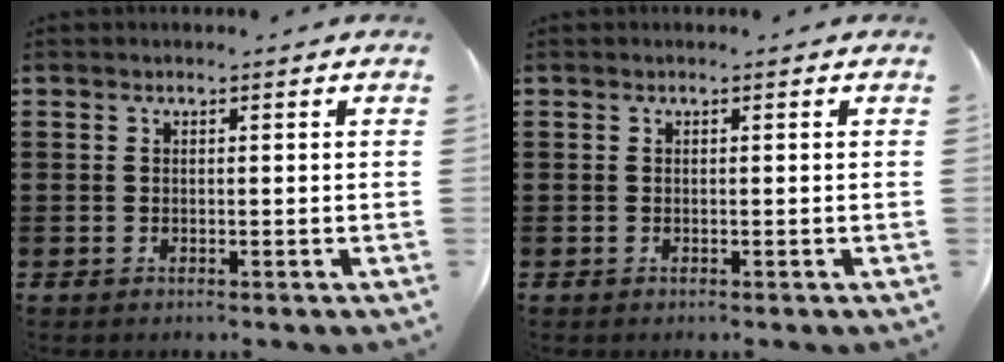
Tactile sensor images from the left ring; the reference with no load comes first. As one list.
[{"total": 0.0}]